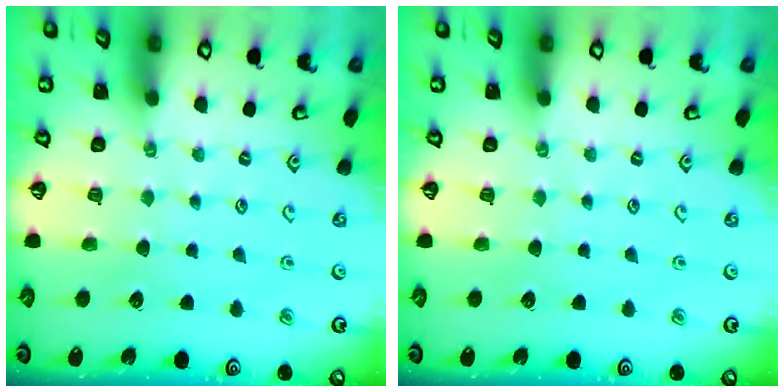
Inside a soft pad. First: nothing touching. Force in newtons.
{"total": 0.0}